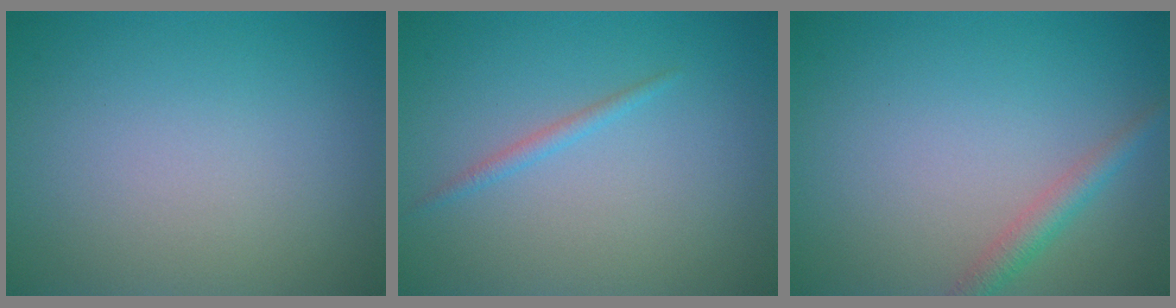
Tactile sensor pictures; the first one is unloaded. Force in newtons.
{"total": 1.0, "press": 1.0, "slide": 0.0}
{"total": 2.0, "press": 2.0, "slide": 0.0}